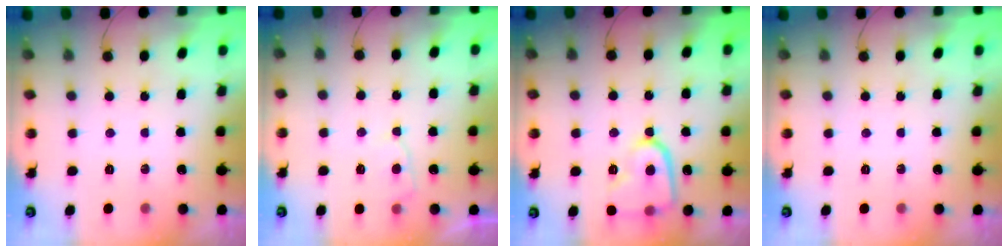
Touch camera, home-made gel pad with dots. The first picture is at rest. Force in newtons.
{"total": 4.0, "press": 3.9, "slide": 0.5}
{"total": 12.5, "press": 12.4, "slide": 1.2}
{"total": 0.0}